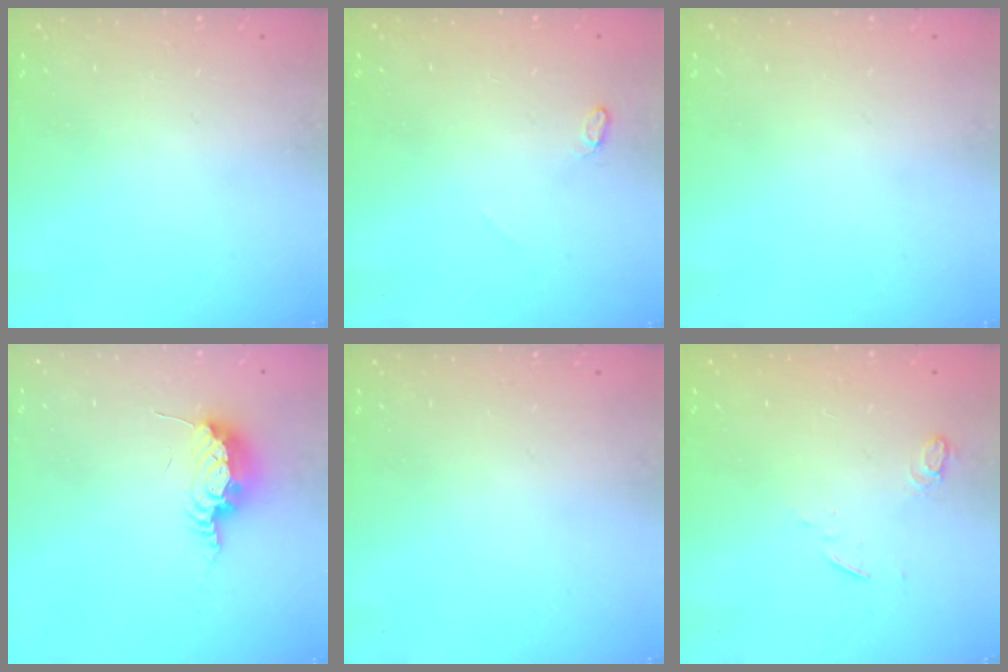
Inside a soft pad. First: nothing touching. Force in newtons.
{"total": 4.4, "press": 4.4, "slide": 0.5}
{"total": 0.0}
{"total": 8.4, "press": 8.3, "slide": 0.9}
{"total": 0.0}
{"total": 4.8, "press": 4.8, "slide": 0.8}